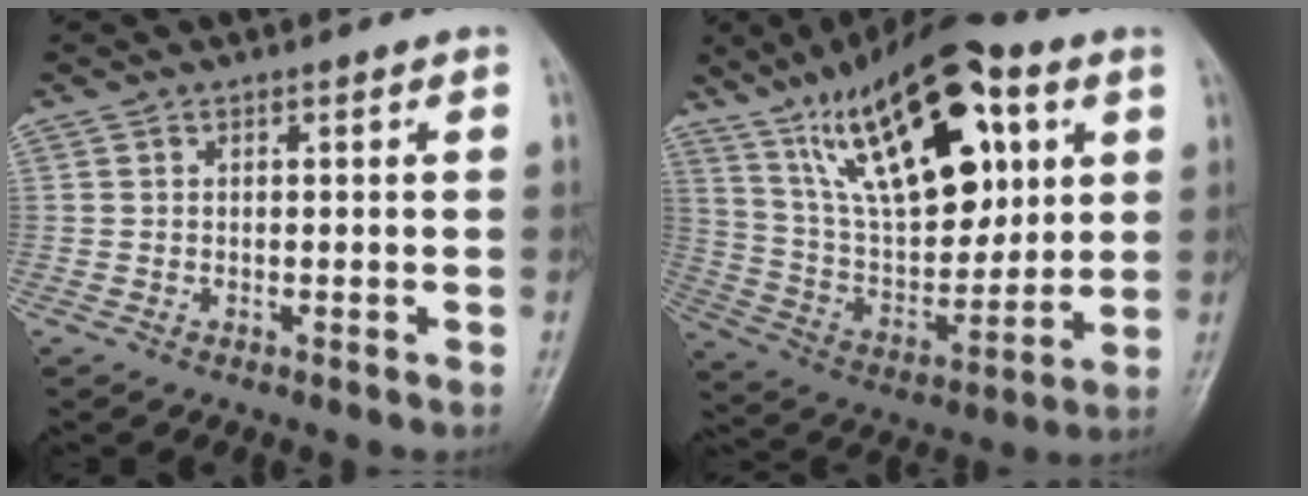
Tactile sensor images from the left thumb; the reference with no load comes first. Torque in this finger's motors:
{"motor_torque": [1.67, 0.53, 2.06, -0.71, 0.59]}